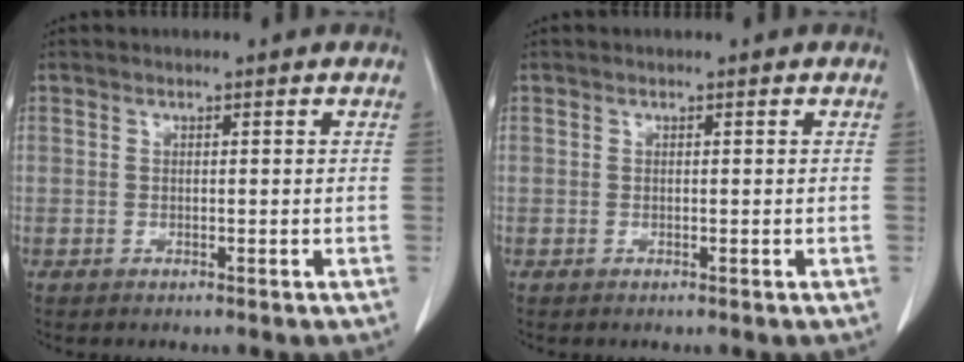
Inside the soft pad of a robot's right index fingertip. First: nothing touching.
{"total": 0.0}